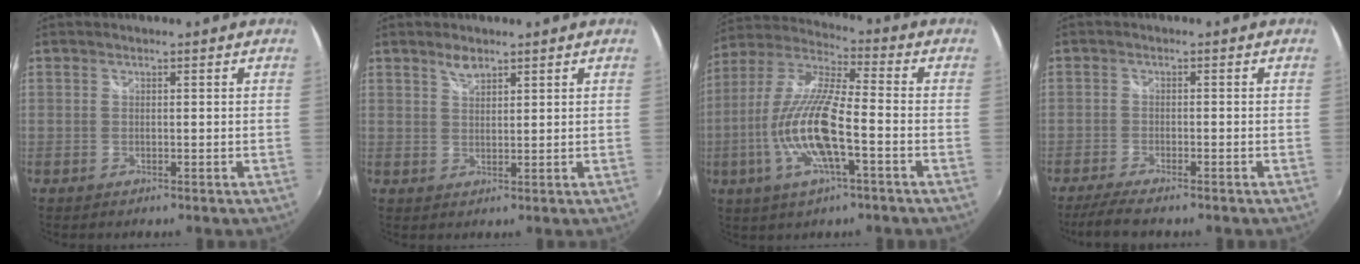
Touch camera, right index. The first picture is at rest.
{"total": 2.6, "force": [2.0, 1.1, 1.3], "torque": [-0.020, 0.003, 0.037]}
{"total": 15.8, "force": [-4.7, 3.5, 14.6], "torque": [-0.298, -0.009, -0.094]}
{"total": 6.0, "force": [-4.9, 0.8, 3.3], "torque": [-0.085, -0.021, -0.089]}